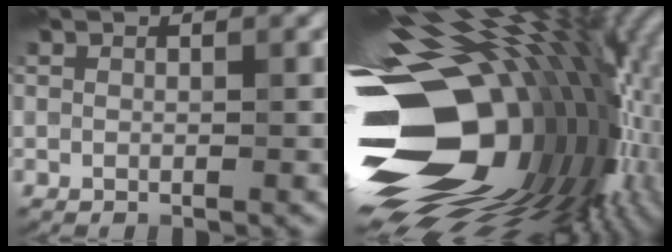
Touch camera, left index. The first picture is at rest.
{"total": 19.8, "force": [-1.4, 12.7, 15.1], "torque": [-0.282, -0.026, -0.024]}